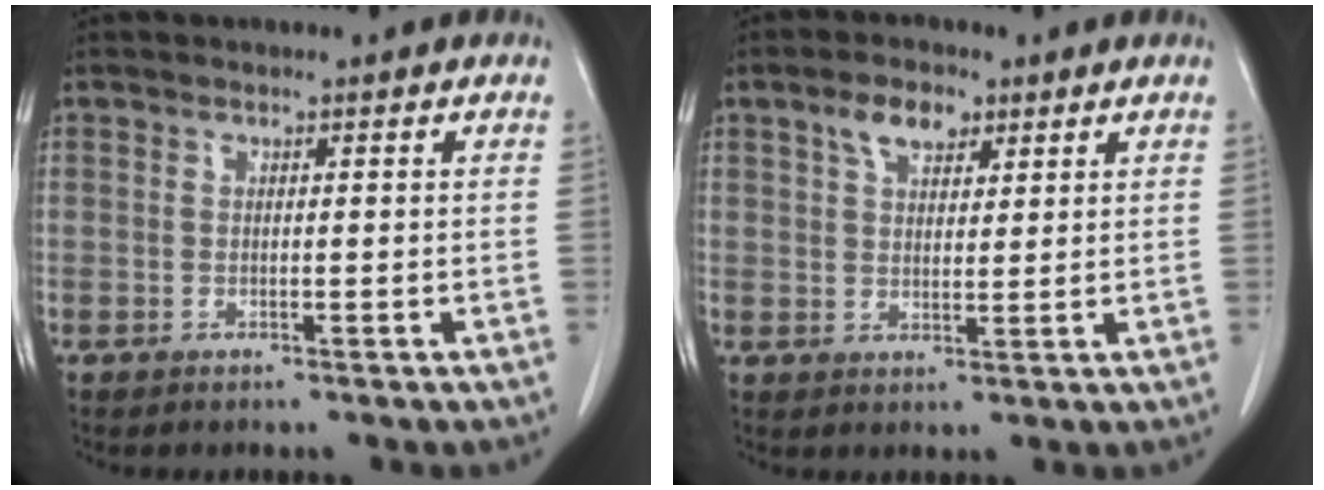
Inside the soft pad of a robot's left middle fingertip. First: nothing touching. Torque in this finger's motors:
{"motor_torque": [0.55, -0.40, -0.07, 0.00]}